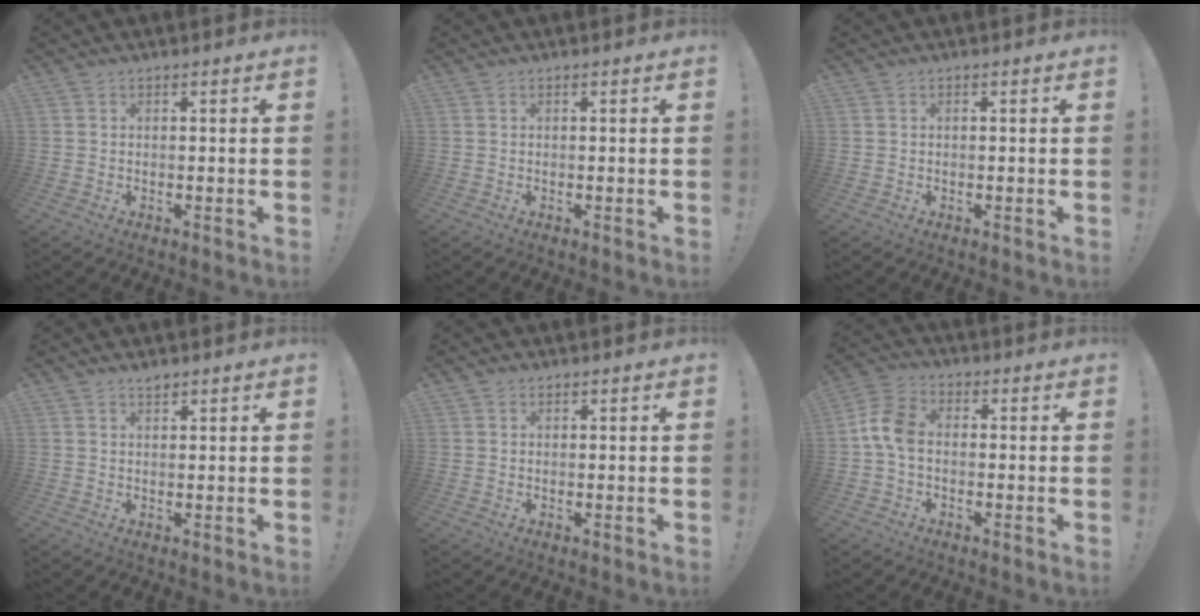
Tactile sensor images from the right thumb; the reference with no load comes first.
{"total": 0.0}
{"total": 0.0}
{"total": 1.3, "force": [1.2, 0.4, 0.5], "torque": [-0.001, -0.007, 0.020]}
{"total": 0.5, "force": [0.3, 0.4, 0.0], "torque": [0.000, 0.000, 0.007]}
{"total": 8.8, "force": [-0.5, 5.6, 6.8], "torque": [-0.146, 0.013, -0.001]}